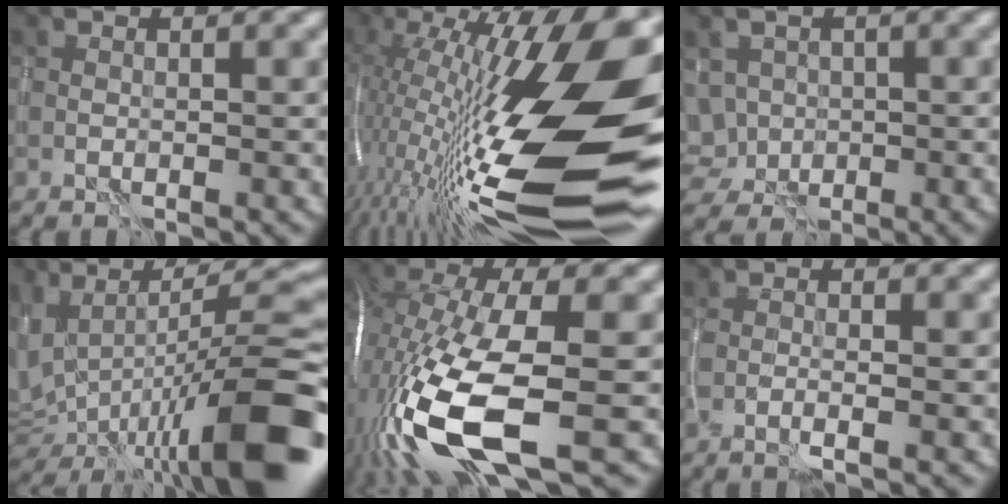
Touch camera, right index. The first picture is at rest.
{"total": 19.6, "force": [-0.6, 5.8, 18.7], "torque": [-0.318, -0.001, -0.024]}
{"total": 5.3, "force": [-0.7, 4.8, 2.0], "torque": [-0.036, -0.004, -0.020]}
{"total": 13.4, "force": [-3.3, 4.8, 12.0], "torque": [-0.195, -0.005, -0.049]}
{"total": 15.5, "force": [-4.7, 5.2, 13.8], "torque": [-0.310, -0.038, -0.079]}
{"total": 1.5, "force": [-0.6, 0.3, 1.4], "torque": [-0.019, -0.003, -0.020]}